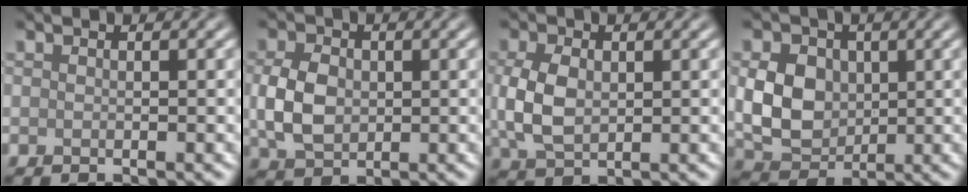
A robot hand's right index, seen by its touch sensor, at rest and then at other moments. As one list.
[{"total": 4.6, "force": [0.0, 3.4, 3.1], "torque": [-0.070, 0.001, 0.000]}, {"total": 4.4, "force": [0.3, 2.9, 3.3], "torque": [-0.080, 0.001, 0.010]}, {"total": 5.8, "force": [0.5, 4.5, 3.7], "torque": [-0.075, -0.001, 0.008]}]